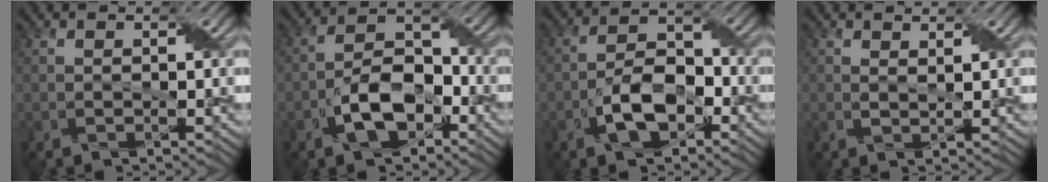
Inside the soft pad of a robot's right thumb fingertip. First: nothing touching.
{"total": 7.9, "force": [-3.8, 4.4, 5.4], "torque": [-0.095, 0.007, -0.075]}
{"total": 7.1, "force": [-3.4, 3.9, 4.9], "torque": [-0.084, 0.007, -0.066]}
{"total": 1.0, "force": [1.0, 0.0, -0.3], "torque": [-0.001, -0.006, 0.018]}